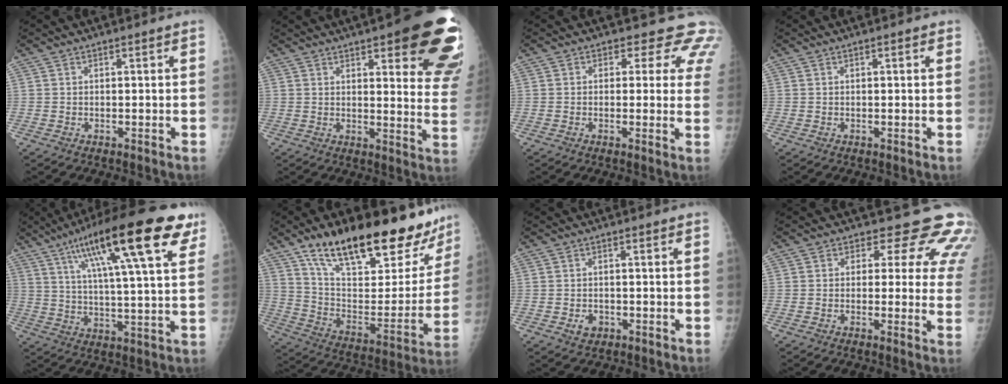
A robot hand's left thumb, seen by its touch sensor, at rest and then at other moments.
{"total": 20.9, "force": [11.4, 5.8, 16.6], "torque": [-0.160, -0.042, 0.129]}
{"total": 7.8, "force": [5.9, 4.6, 2.2], "torque": [0.022, -0.020, 0.039]}
{"total": 0.7, "force": [0.3, 0.3, 0.6], "torque": [-0.008, 0.001, 0.002]}
{"total": 24.2, "force": [12.5, 5.3, 20.0], "torque": [-0.303, -0.008, 0.192]}
{"total": 32.2, "force": [21.9, 11.0, 20.8], "torque": [-0.284, -0.056, 0.338]}
{"total": 2.4, "force": [-0.9, 2.0, 1.2], "torque": [-0.009, 0.003, -0.008]}
{"total": 12.2, "force": [9.2, 6.6, 4.6], "torque": [0.007, -0.037, 0.077]}